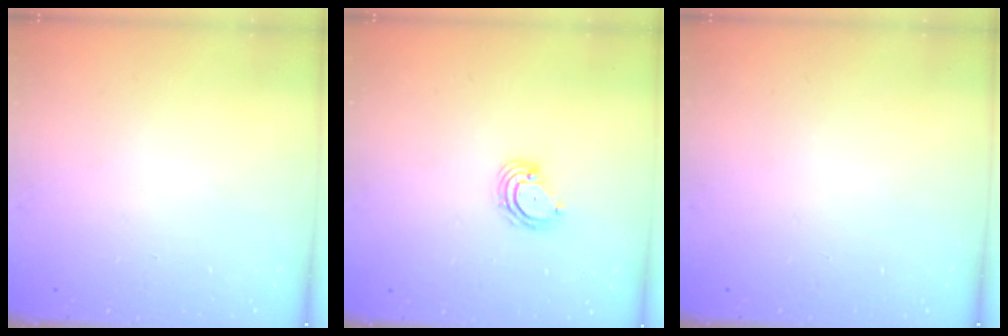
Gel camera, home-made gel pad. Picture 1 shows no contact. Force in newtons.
{"total": 5.0, "press": 4.9, "slide": 0.4}
{"total": 0.0}